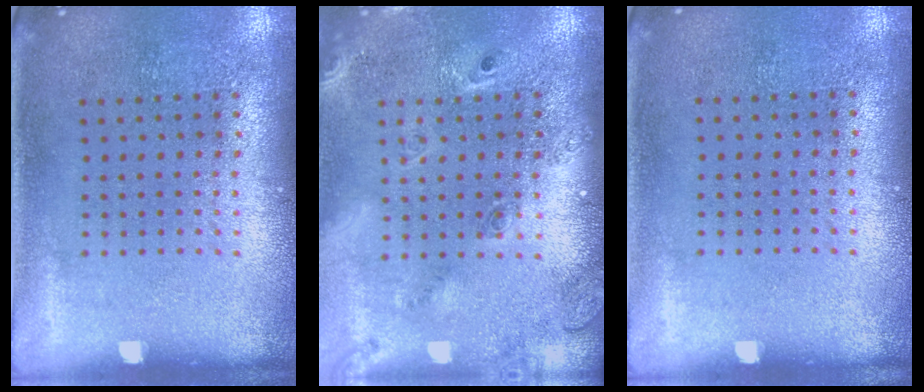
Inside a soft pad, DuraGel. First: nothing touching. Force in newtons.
{"total": 2.3, "press": 1.7, "slide": 1.5}
{"total": 0.0}